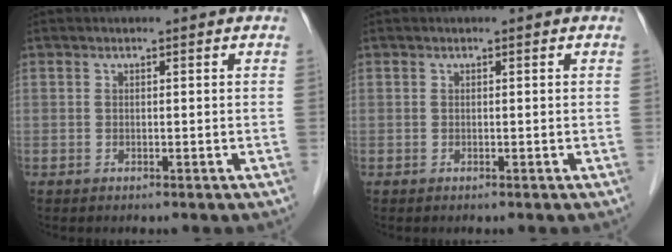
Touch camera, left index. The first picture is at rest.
{"total": 0.0}